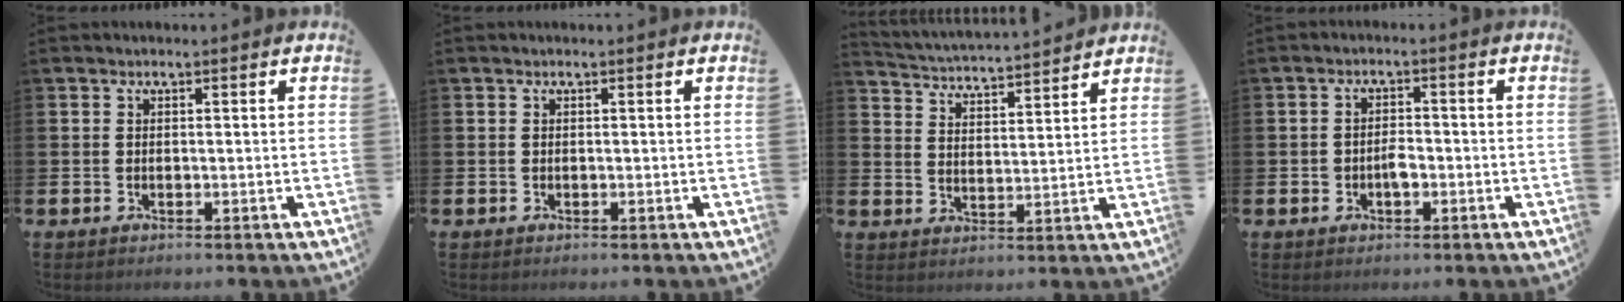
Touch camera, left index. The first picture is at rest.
{"total": 0.0}
{"total": 4.2, "force": [4.2, 0.0, -0.1], "torque": [-0.018, -0.039, 0.071]}
{"total": 2.3, "force": [-0.6, 1.5, 1.6], "torque": [-0.016, -0.001, -0.016]}